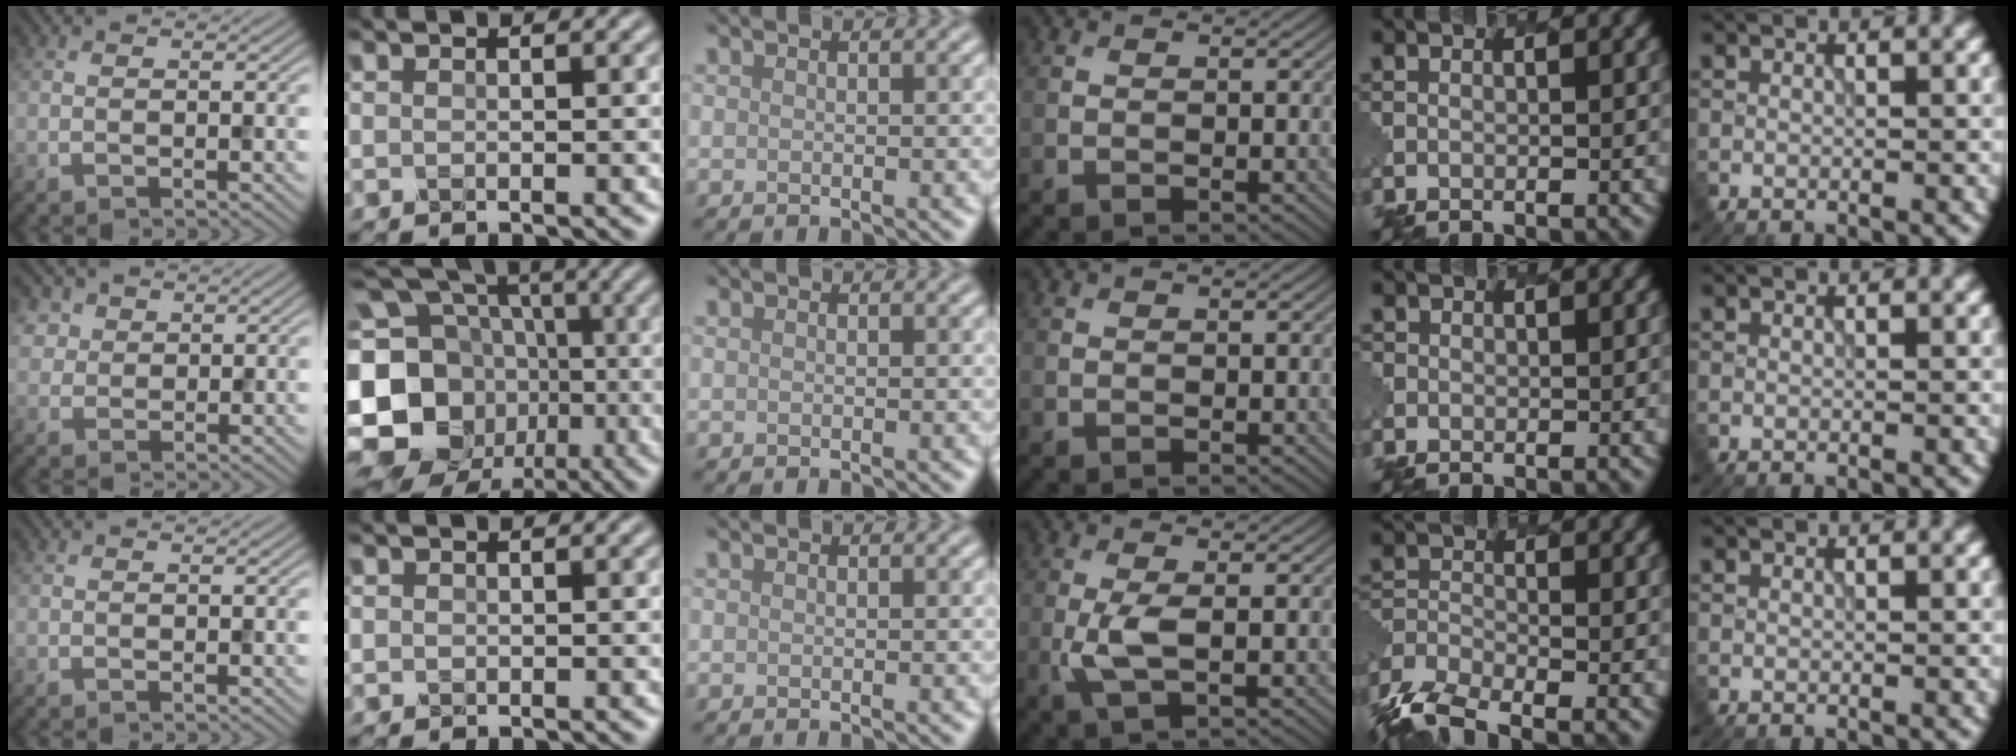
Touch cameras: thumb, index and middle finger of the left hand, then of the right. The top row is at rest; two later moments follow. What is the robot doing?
{"motion": "extract", "object": "pen bag"}